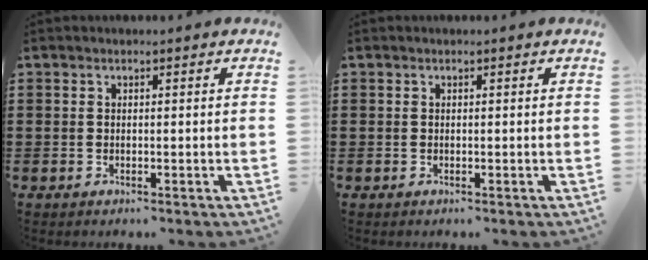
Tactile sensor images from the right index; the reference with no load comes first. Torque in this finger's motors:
{"motor_torque": [0.00, 0.00, 0.00, 0.00]}